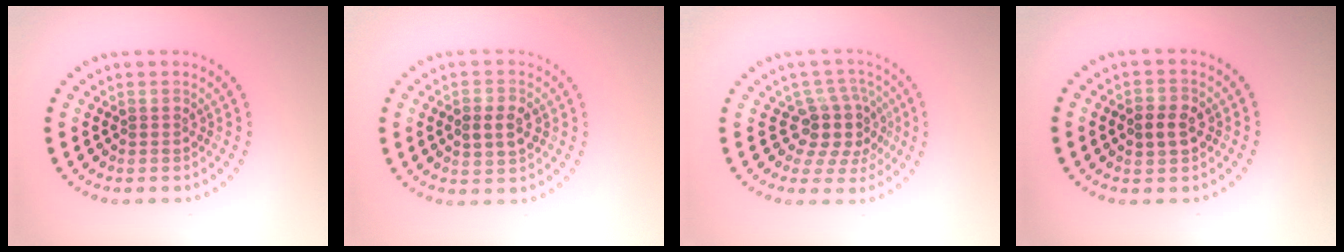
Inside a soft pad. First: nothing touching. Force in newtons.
{"total": 2.7, "press": 2.7, "slide": 0.1}
{"total": 3.9, "press": 2.9, "slide": 2.6}
{"total": 2.6, "press": 2.6, "slide": 0.2}